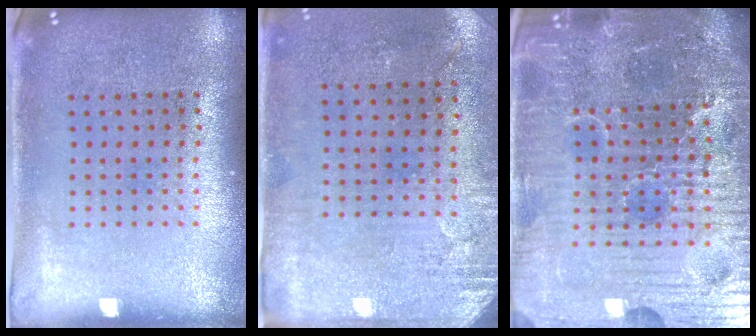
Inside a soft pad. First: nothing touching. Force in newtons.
{"total": 2.9, "press": 2.4, "slide": 1.6}
{"total": 7.2, "press": 6.5, "slide": 3.3}